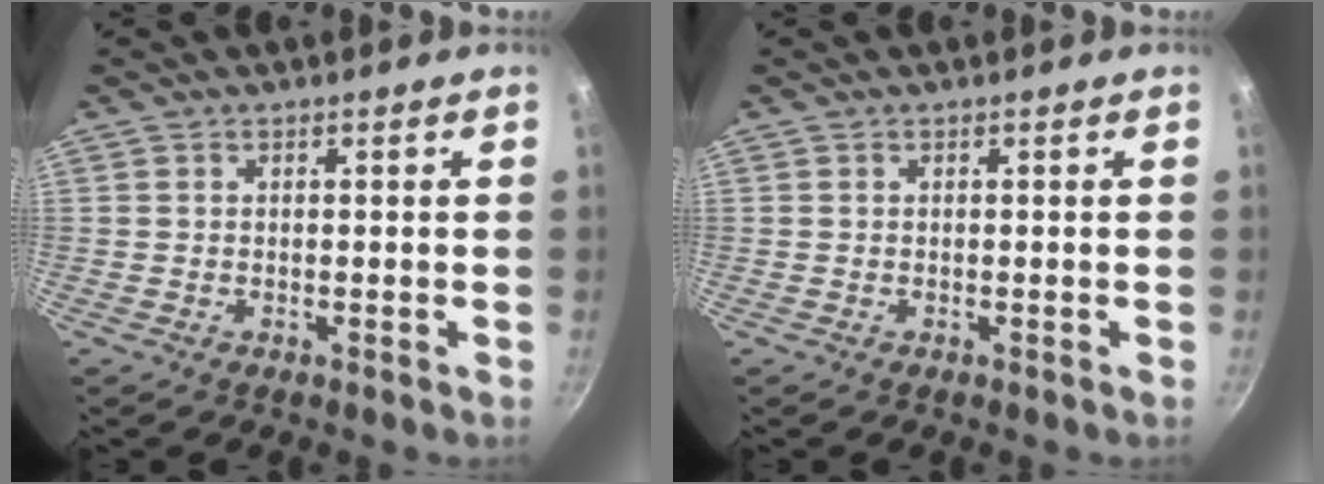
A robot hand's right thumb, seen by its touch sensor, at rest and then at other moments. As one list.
[{"total": 0.0}]